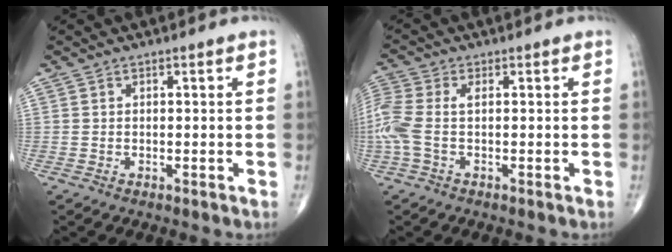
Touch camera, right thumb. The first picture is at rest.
{"total": 6.8, "force": [-0.6, 2.9, 6.1], "torque": [-0.184, 0.013, -0.016]}